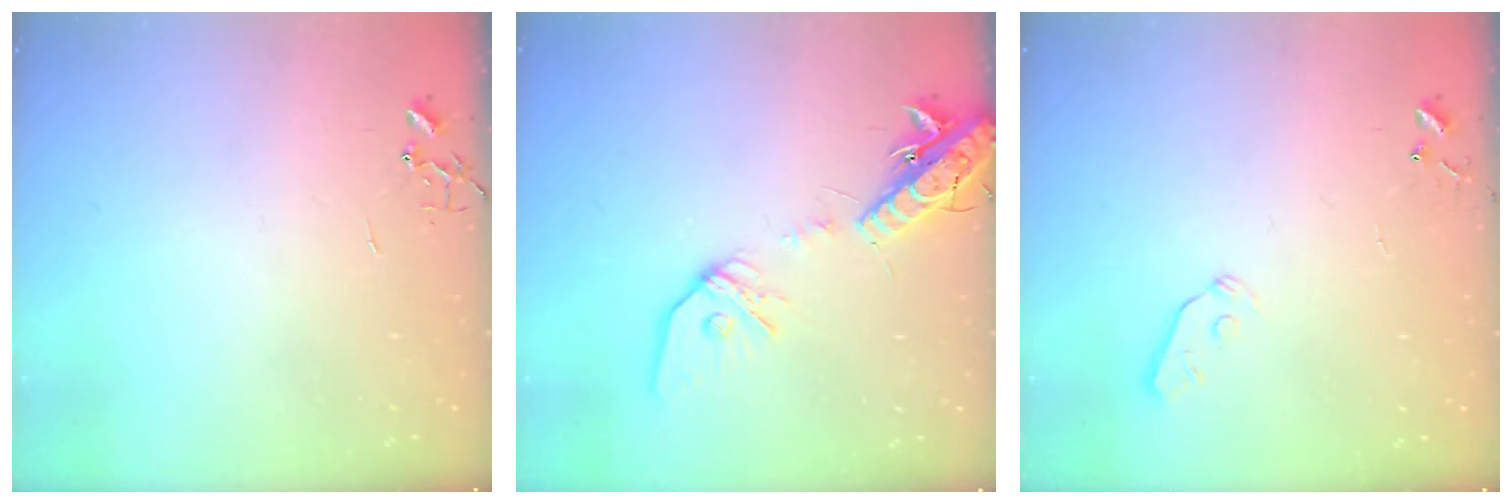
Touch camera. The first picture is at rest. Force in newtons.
{"total": 15.6, "press": 15.3, "slide": 3.2}
{"total": 3.7, "press": 3.6, "slide": 0.7}